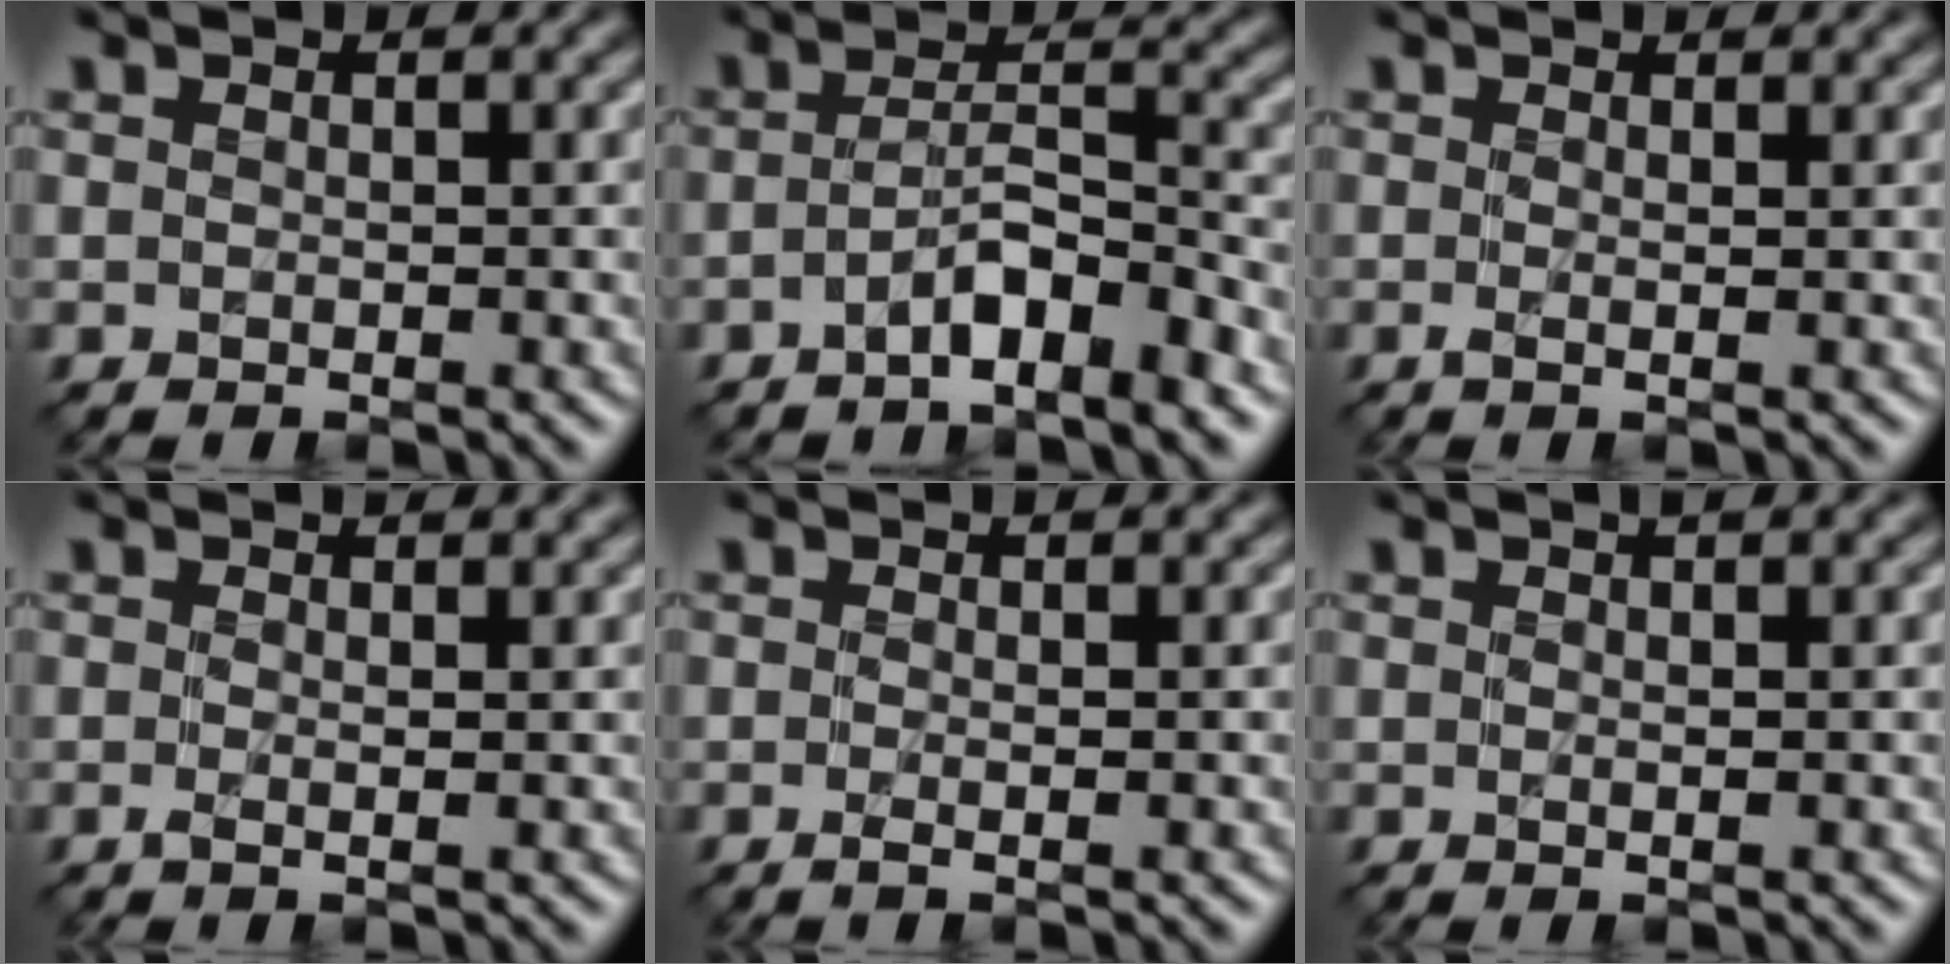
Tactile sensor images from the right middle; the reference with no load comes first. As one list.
[{"total": 4.1, "force": [-2.4, 0.9, 3.2], "torque": [-0.057, 0.011, -0.047]}, {"total": 1.5, "force": [0.3, 0.5, 1.4], "torque": [-0.023, 0.000, -0.001]}, {"total": 2.0, "force": [0.5, 0.6, 1.8], "torque": [-0.028, 0.002, -0.002]}, {"total": 1.7, "force": [-0.1, 0.5, 1.6], "torque": [-0.026, -0.003, -0.007]}, {"total": 2.8, "force": [1.4, 1.1, 2.1], "torque": [-0.014, 0.004, -0.007]}]